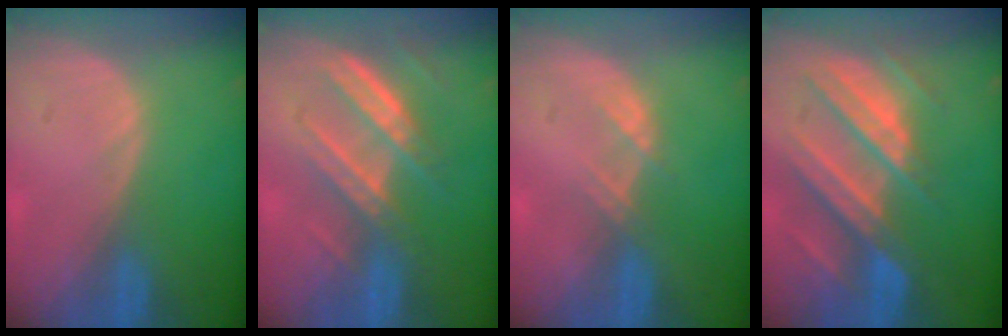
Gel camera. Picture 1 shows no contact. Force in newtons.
{"total": 7.8, "press": 7.0, "slide": 3.4}
{"total": 1.9, "press": 1.9, "slide": 0.3}
{"total": 10.4, "press": 9.2, "slide": 4.8}